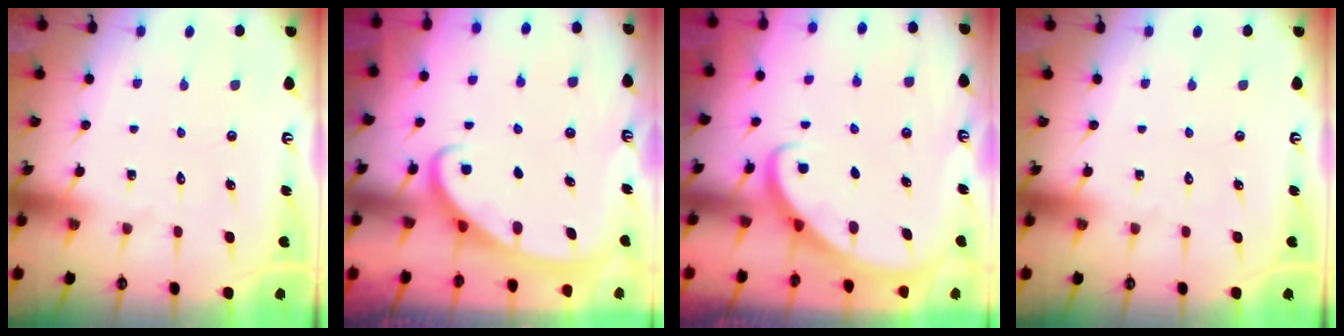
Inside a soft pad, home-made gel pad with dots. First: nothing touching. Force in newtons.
{"total": 2.6, "press": 2.6, "slide": 0.4}
{"total": 2.7, "press": 2.7, "slide": 0.2}
{"total": 0.0}